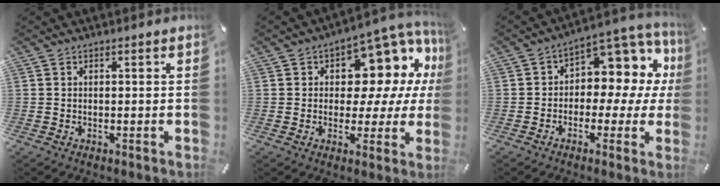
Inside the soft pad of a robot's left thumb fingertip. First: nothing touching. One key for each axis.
{"total": 11.0, "fx": 5.4, "fy": 7.2, "fz": 6.3, "tx": -0.076, "ty": -0.062, "tz": 0.096}
{"total": 9.6, "fx": 2.3, "fy": 6.7, "fz": 6.4, "tx": -0.082, "ty": -0.029, "tz": 0.038}